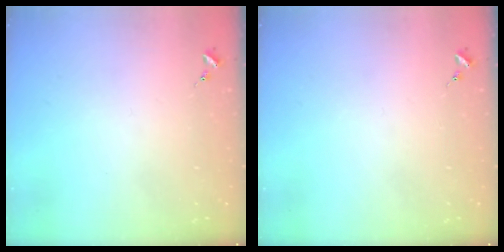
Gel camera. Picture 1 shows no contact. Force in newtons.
{"total": 0.0}